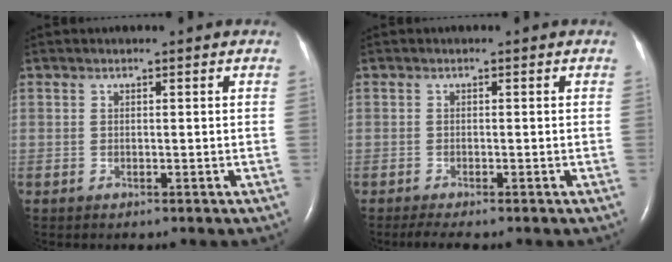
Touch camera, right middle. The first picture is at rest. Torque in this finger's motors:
{"motor_torque": [0.18, -0.13, -0.05, 0.00]}